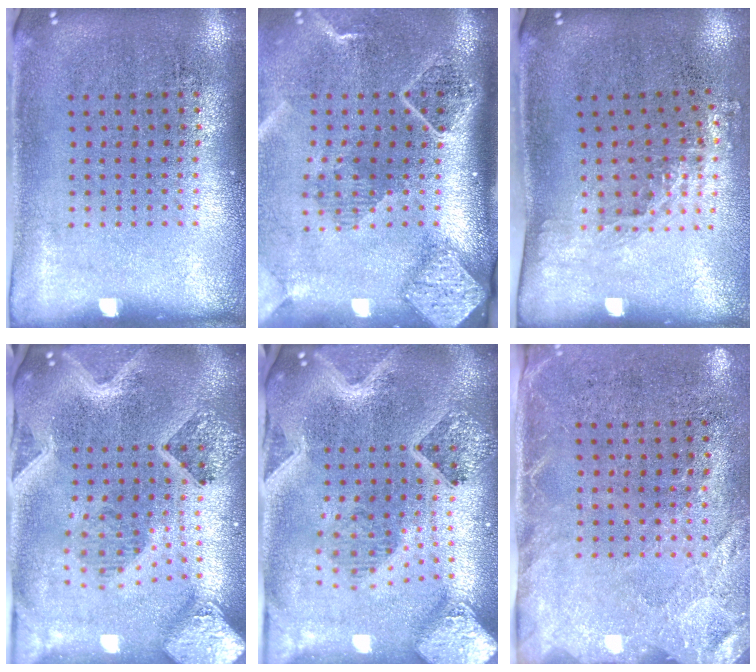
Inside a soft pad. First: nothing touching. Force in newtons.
{"total": 2.7, "press": 2.0, "slide": 1.9}
{"total": 1.4, "press": 1.1, "slide": 0.9}
{"total": 4.2, "press": 3.3, "slide": 2.7}
{"total": 4.1, "press": 3.2, "slide": 2.6}
{"total": 2.7, "press": 2.2, "slide": 1.6}